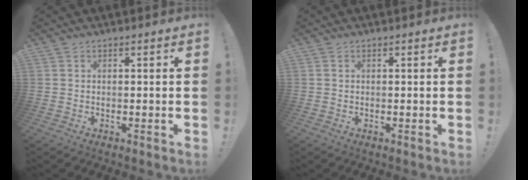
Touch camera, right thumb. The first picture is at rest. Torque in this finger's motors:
{"motor_torque": [0.12, 0.00, 0.15, -0.02, 0.08]}